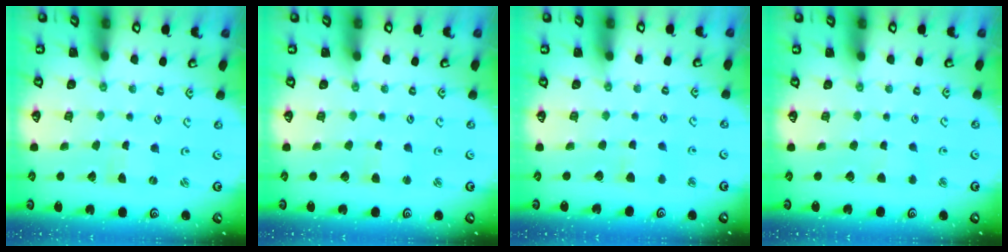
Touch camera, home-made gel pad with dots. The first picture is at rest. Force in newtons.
{"total": 2.5, "press": 2.5, "slide": 0.4}
{"total": 5.9, "press": 5.9, "slide": 0.8}
{"total": 2.9, "press": 2.8, "slide": 0.4}